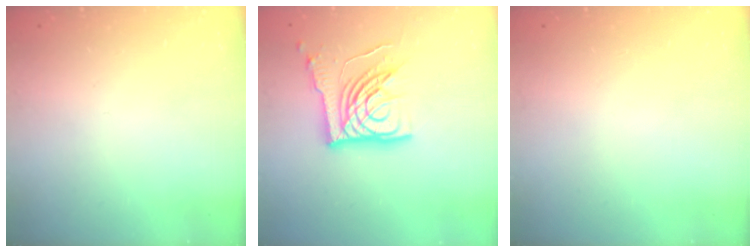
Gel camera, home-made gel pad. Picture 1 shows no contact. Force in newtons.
{"total": 15.7, "press": 15.6, "slide": 1.8}
{"total": 0.0}